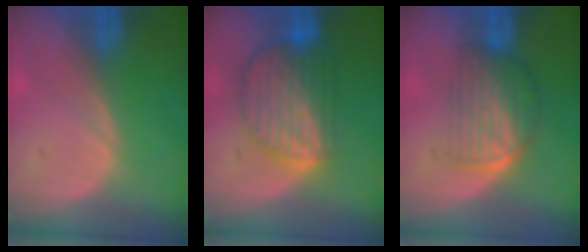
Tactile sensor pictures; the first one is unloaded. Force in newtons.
{"total": 8.6, "press": 7.5, "slide": 4.1}
{"total": 7.0, "press": 5.8, "slide": 3.8}